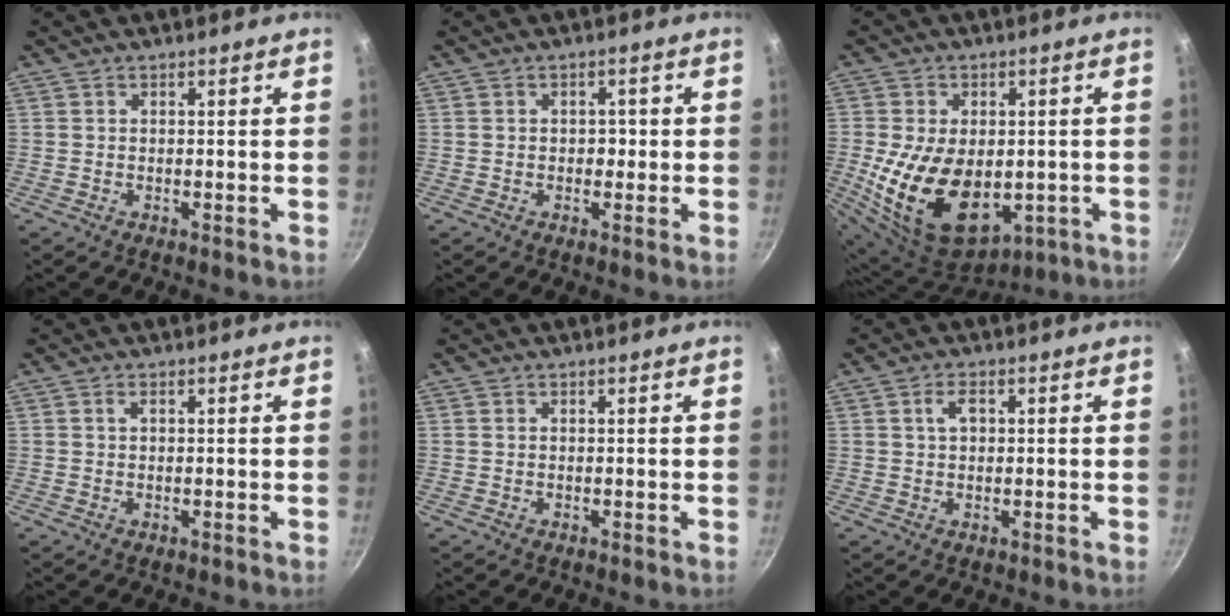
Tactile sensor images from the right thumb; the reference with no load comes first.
{"total": 2.3, "force": [-0.1, 1.8, 1.5], "torque": [-0.008, 0.005, -0.003]}
{"total": 19.0, "force": [-2.7, 12.6, 14.1], "torque": [-0.242, -0.012, -0.020]}
{"total": 1.0, "force": [0.2, 0.4, 0.9], "torque": [-0.015, 0.002, 0.002]}
{"total": 0.0}
{"total": 3.0, "force": [0.7, 1.8, 2.3], "torque": [-0.032, 0.005, 0.010]}